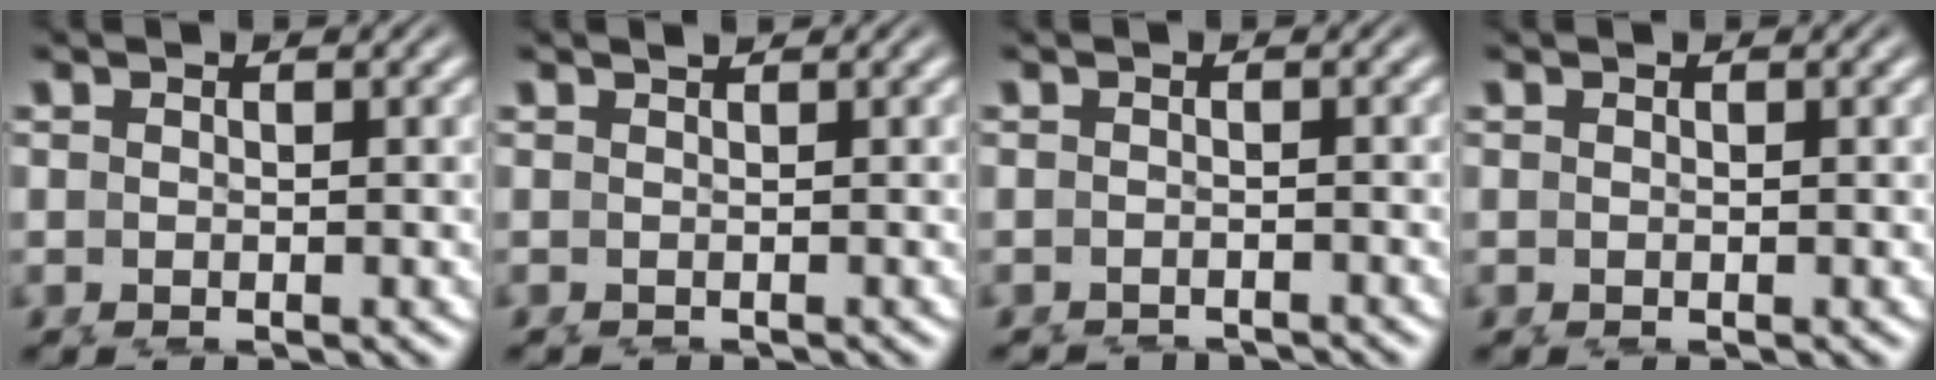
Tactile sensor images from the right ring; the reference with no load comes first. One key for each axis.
{"total": 0.7, "fx": -0.6, "fy": -0.3, "fz": -0.3, "tx": 0.003, "ty": -0.013, "tz": 0.003}
{"total": 3.8, "fx": -3.3, "fy": -1.6, "fz": -0.8, "tx": 0.024, "ty": -0.032, "tz": -0.034}
{"total": 0.0}